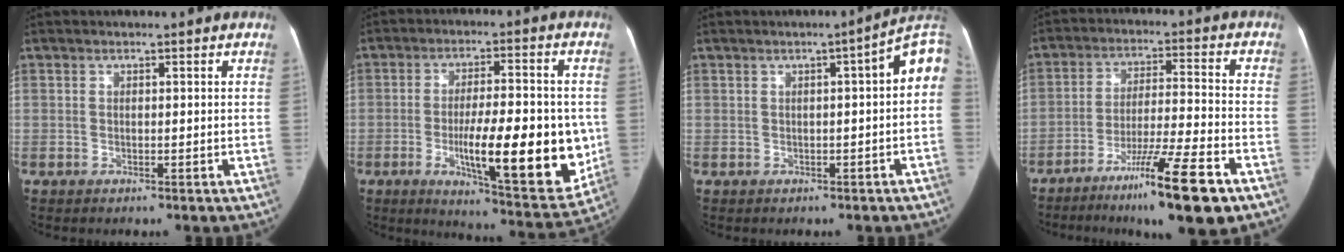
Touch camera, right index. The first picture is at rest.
{"total": 17.6, "force": [-3.1, 4.0, 16.8], "torque": [-0.229, -0.011, -0.037]}
{"total": 6.7, "force": [0.9, 0.9, 6.6], "torque": [-0.076, 0.023, 0.002]}
{"total": 14.3, "force": [-8.8, 0.1, 11.2], "torque": [-0.183, -0.031, -0.144]}